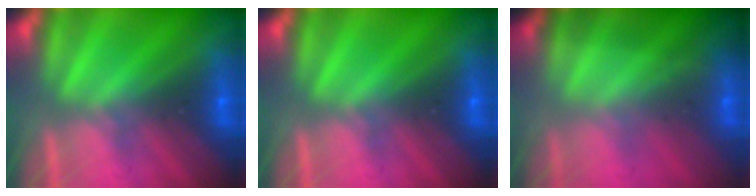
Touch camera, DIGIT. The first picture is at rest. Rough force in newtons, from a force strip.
{"total": 0.0}
{"total": 1.5}